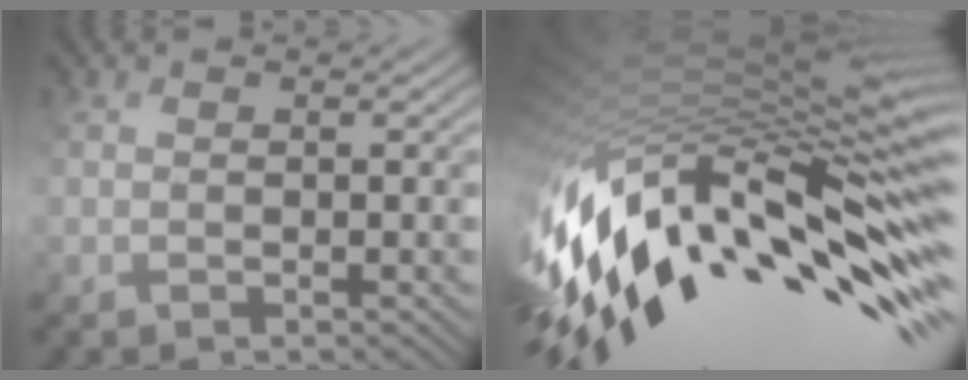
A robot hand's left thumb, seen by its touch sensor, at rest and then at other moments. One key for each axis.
{"total": 16.5, "fx": -2.6, "fy": 6.3, "fz": 15.0, "tx": -0.297, "ty": -0.025, "tz": -0.036}